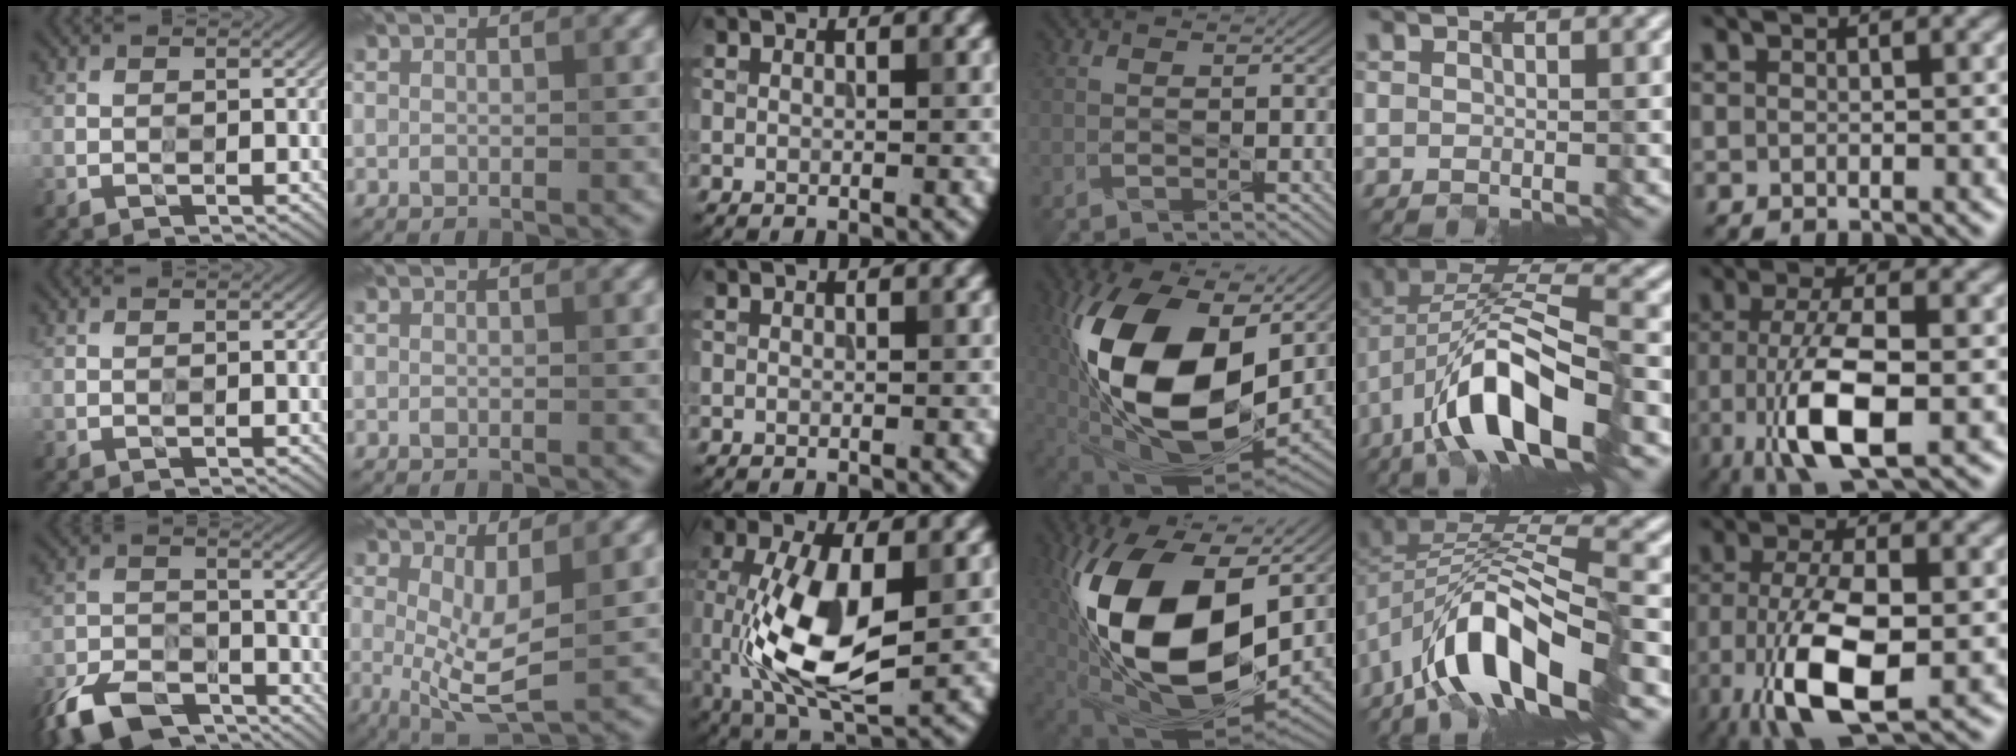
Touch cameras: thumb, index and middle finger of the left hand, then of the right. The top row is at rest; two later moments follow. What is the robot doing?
{"motion": "insert", "object": "pen cap and body"}